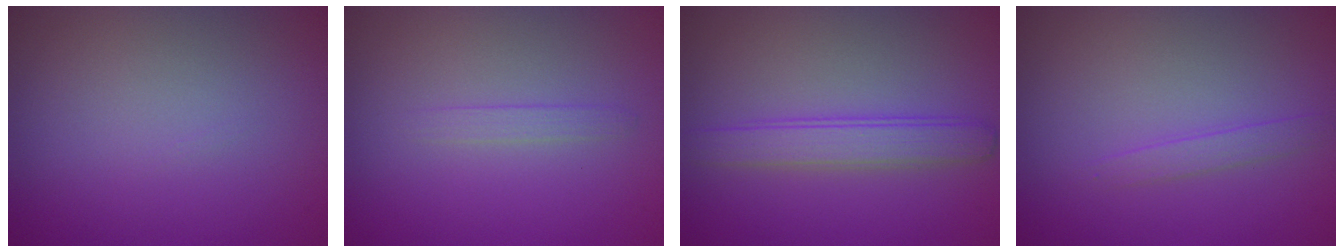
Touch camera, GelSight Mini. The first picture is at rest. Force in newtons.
{"total": 0.9, "press": 0.9, "slide": 0.1}
{"total": 2.9, "press": 2.9, "slide": 0.1}
{"total": 1.2, "press": 1.2, "slide": 0.1}